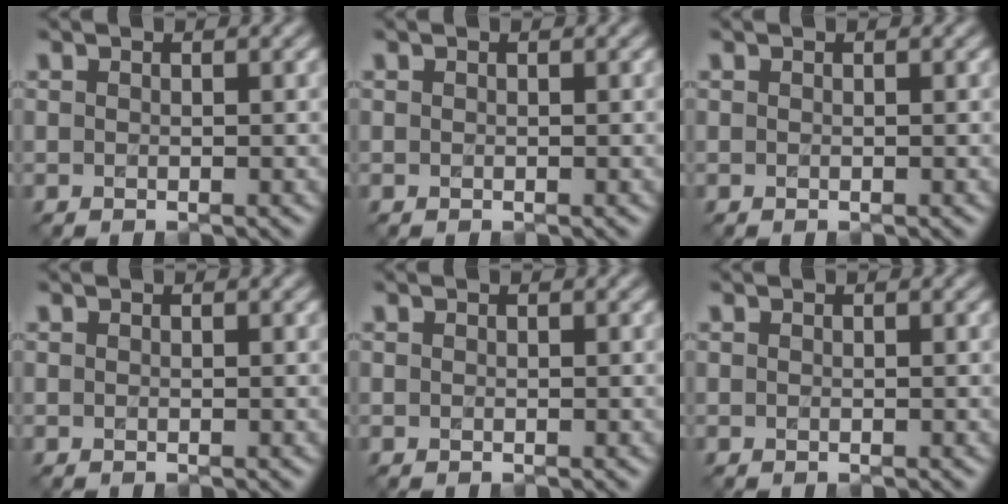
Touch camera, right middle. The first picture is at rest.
{"total": 0.0}
{"total": 0.0}
{"total": 0.0}
{"total": 0.0}
{"total": 0.0}